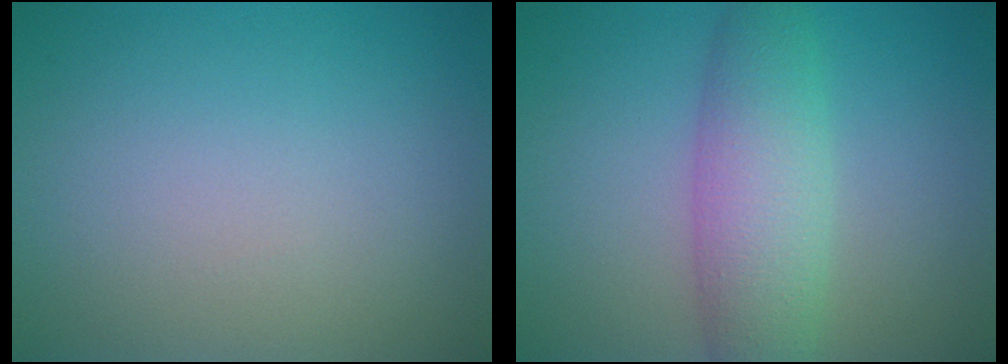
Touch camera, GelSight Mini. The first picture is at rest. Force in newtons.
{"total": 5.3, "press": 5.3, "slide": 0.0}